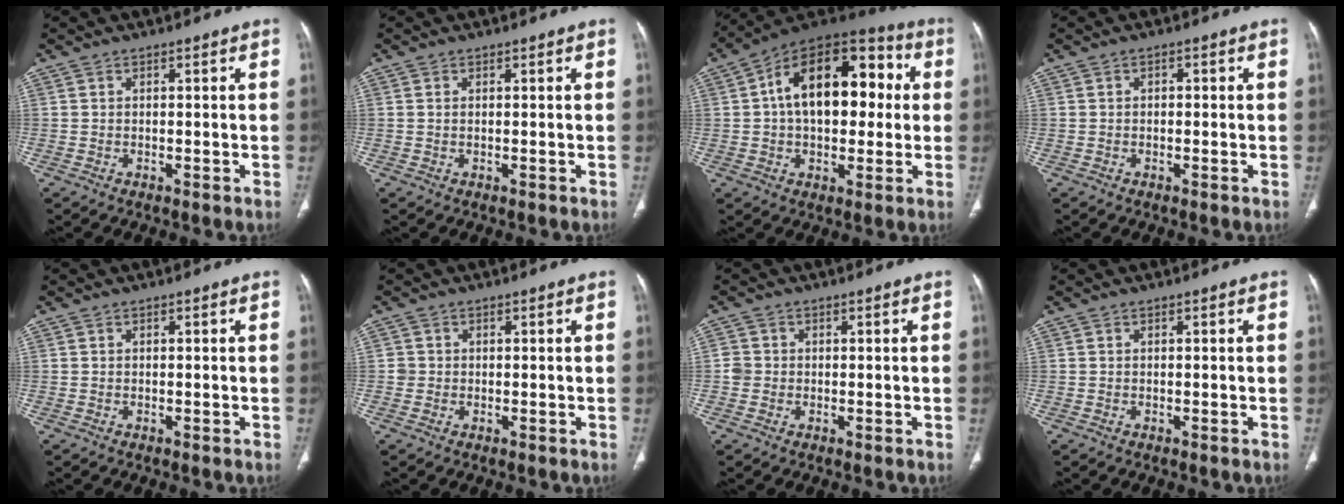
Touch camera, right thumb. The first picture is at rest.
{"total": 0.0}
{"total": 21.4, "force": [2.7, 12.8, 17.0], "torque": [-0.229, 0.038, 0.032]}
{"total": 0.7, "force": [-0.1, 0.5, 0.5], "torque": [-0.003, 0.002, -0.005]}
{"total": 0.0}
{"total": 1.4, "force": [-0.1, 1.3, 0.1], "torque": [0.006, 0.005, -0.003]}
{"total": 2.1, "force": [-0.3, 1.9, 0.6], "torque": [-0.003, 0.006, -0.008]}
{"total": 0.0}